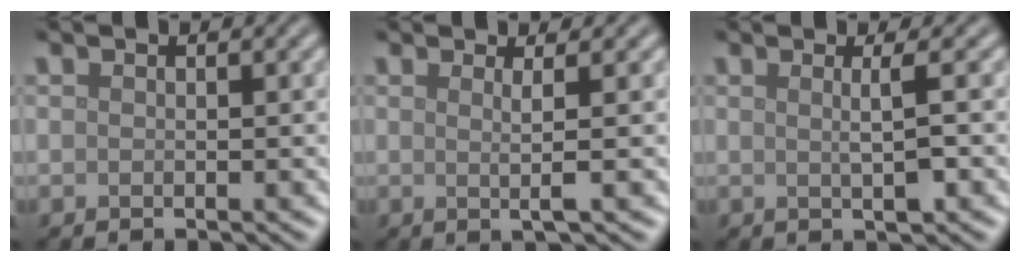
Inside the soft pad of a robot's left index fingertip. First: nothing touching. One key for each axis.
{"total": 2.0, "fx": 0.4, "fy": 0.4, "fz": 1.9, "tx": -0.037, "ty": 0.002, "tz": -0.003}
{"total": 2.3, "fx": 0.2, "fy": 0.5, "fz": 2.3, "tx": -0.038, "ty": 0.001, "tz": -0.001}